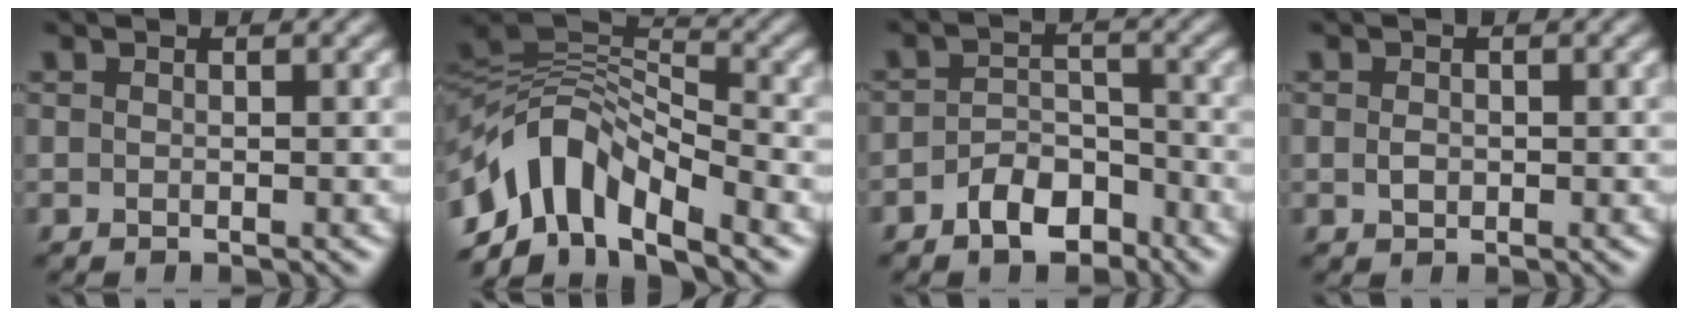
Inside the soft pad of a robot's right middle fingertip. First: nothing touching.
{"total": 8.9, "force": [-5.2, 4.2, 5.9], "torque": [-0.092, 0.013, -0.108]}
{"total": 4.0, "force": [-2.5, 2.3, 2.1], "torque": [-0.033, 0.006, -0.046]}
{"total": 0.9, "force": [0.0, 0.7, 0.6], "torque": [-0.014, -0.002, -0.003]}